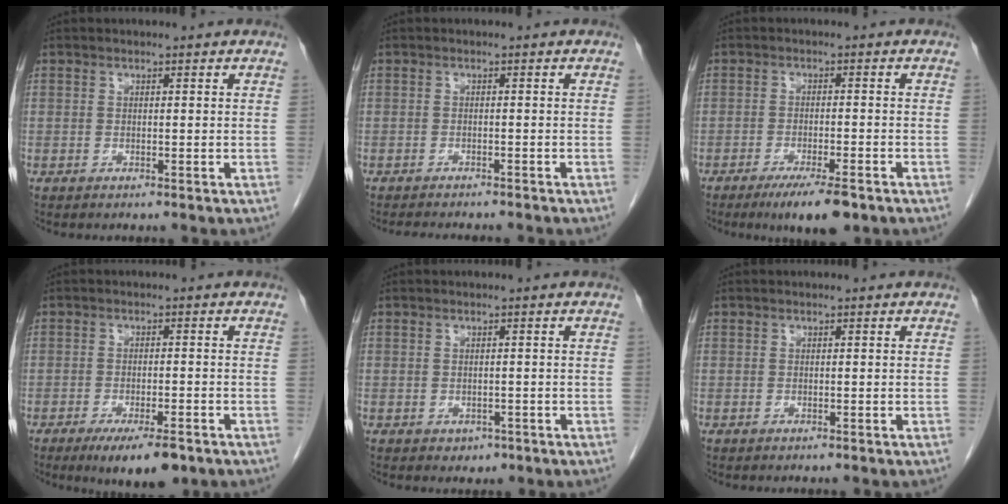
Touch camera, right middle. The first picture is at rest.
{"total": 6.0, "force": [-5.4, 0.9, 2.4], "torque": [-0.026, -0.004, -0.073]}
{"total": 6.8, "force": [-4.6, 1.0, 4.9], "torque": [-0.072, -0.012, -0.070]}
{"total": 7.3, "force": [-4.8, 1.7, 5.2], "torque": [-0.076, -0.012, -0.070]}
{"total": 1.4, "force": [-0.6, 1.1, 0.5], "torque": [-0.007, 0.003, -0.002]}
{"total": 0.0}